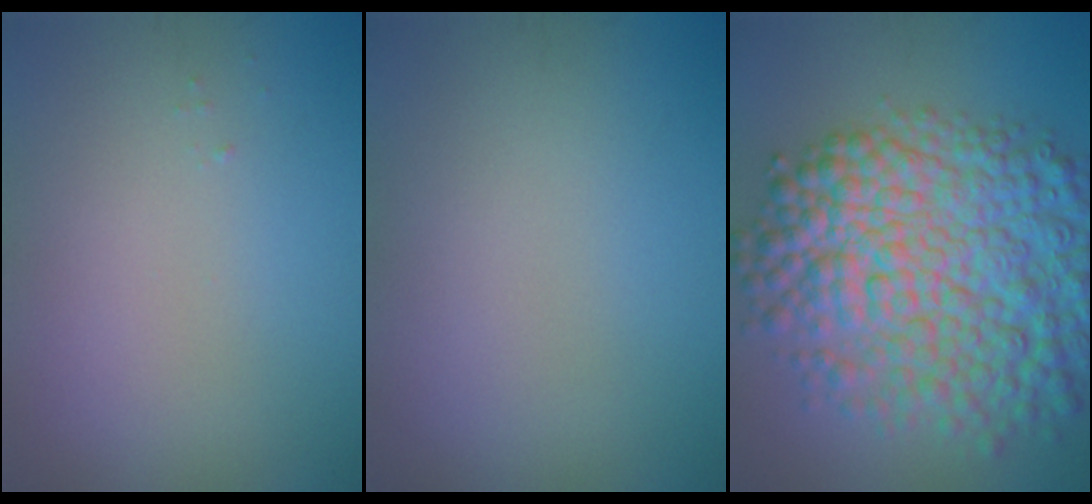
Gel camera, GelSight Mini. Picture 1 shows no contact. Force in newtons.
{"total": 0.0}
{"total": 12.0, "press": 12.0, "slide": 0.1}